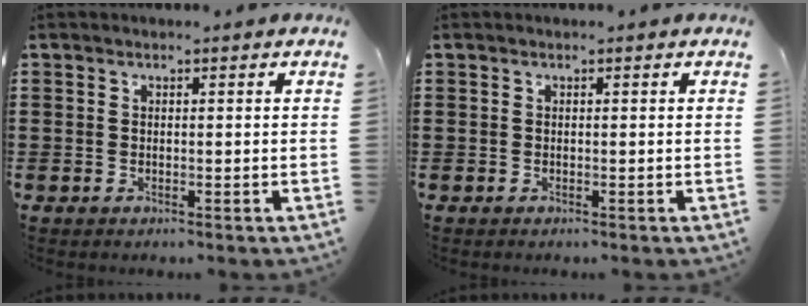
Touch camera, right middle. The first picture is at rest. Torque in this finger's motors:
{"motor_torque": [-0.25, 0.02, 0.00, -0.01]}